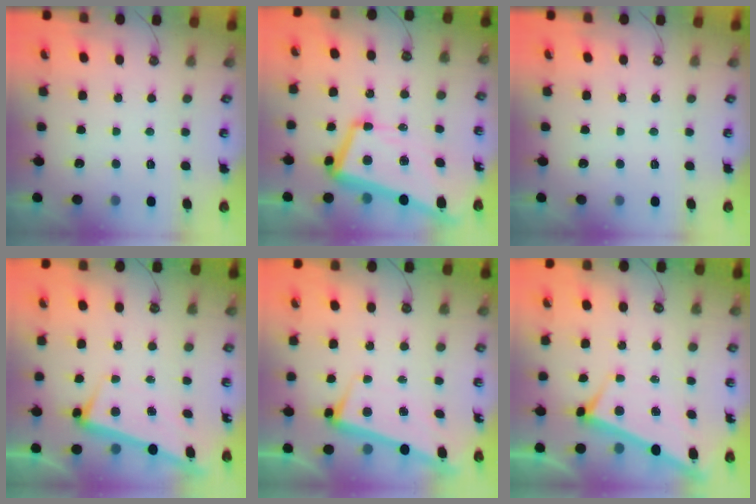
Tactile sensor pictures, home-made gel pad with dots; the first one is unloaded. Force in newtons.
{"total": 12.6, "press": 12.4, "slide": 2.4}
{"total": 0.0}
{"total": 2.6, "press": 2.5, "slide": 0.9}
{"total": 2.8, "press": 2.6, "slide": 1.0}
{"total": 3.6, "press": 3.6, "slide": 0.2}